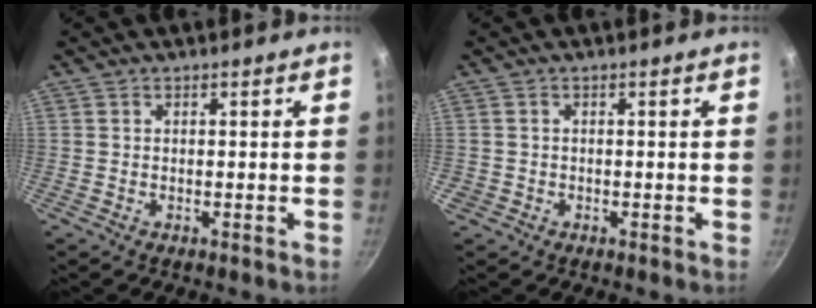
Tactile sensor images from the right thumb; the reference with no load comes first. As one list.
[{"total": 1.2, "force": [-0.4, 1.1, 0.1], "torque": [-0.005, 0.003, -0.002]}]